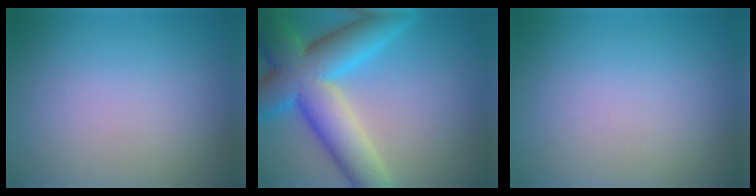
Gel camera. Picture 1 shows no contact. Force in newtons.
{"total": 11.6, "press": 11.6, "slide": 0.3}
{"total": 0.0}